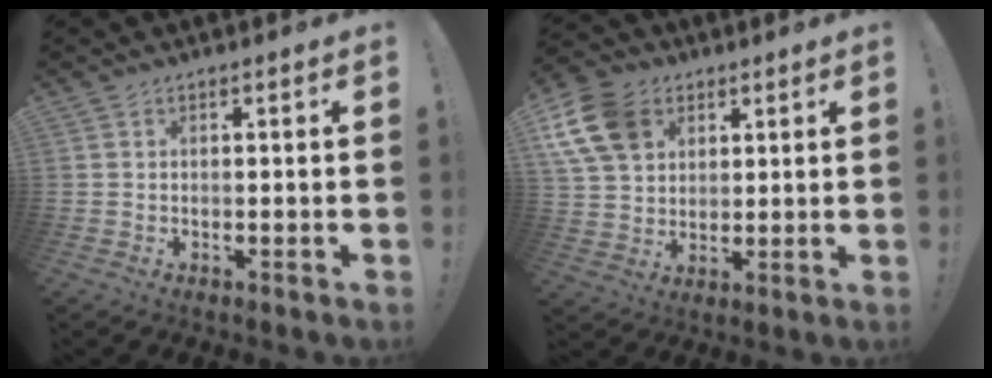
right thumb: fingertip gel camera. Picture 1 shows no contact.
{"total": 14.8, "force": [6.2, 11.2, 7.5], "torque": [-0.132, -0.027, 0.125]}